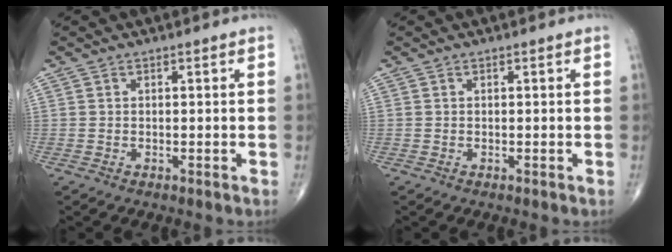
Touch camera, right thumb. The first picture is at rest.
{"total": 0.0}